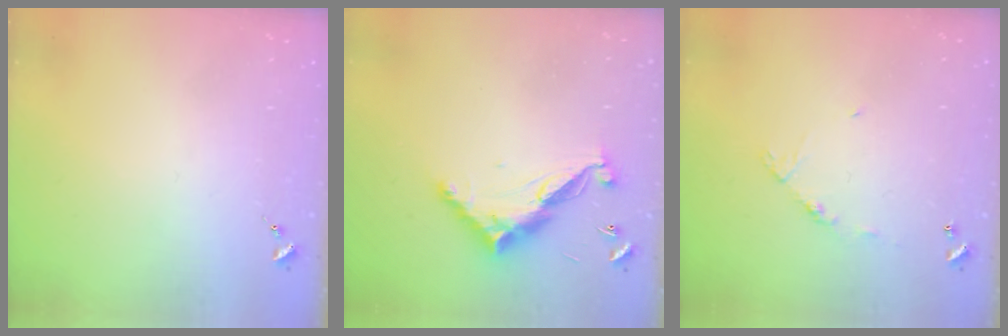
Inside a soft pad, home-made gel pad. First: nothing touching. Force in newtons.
{"total": 12.8, "press": 12.8, "slide": 0.4}
{"total": 6.2, "press": 6.2, "slide": 0.4}